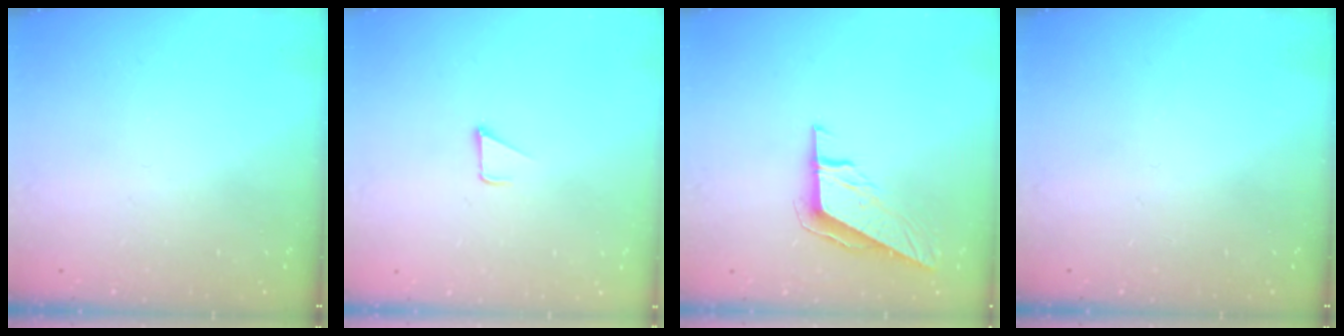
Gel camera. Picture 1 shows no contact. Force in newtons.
{"total": 1.2, "press": 1.2, "slide": 0.1}
{"total": 8.6, "press": 8.6, "slide": 0.2}
{"total": 0.0}